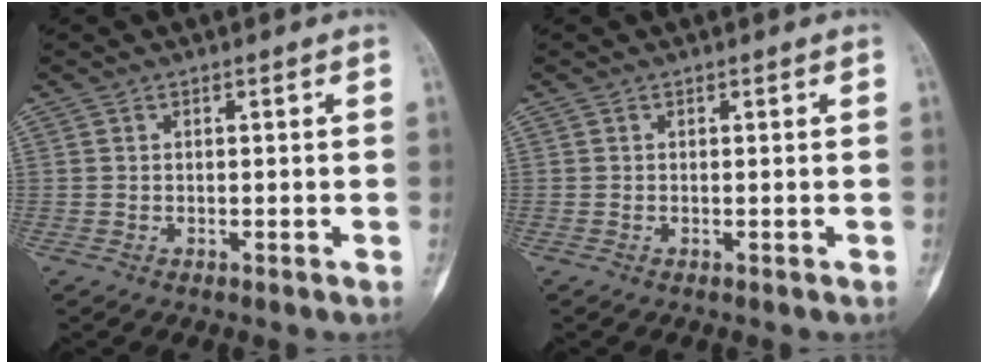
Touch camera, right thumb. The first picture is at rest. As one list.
[{"total": 0.0}]